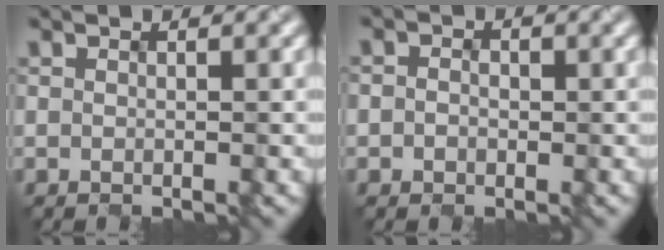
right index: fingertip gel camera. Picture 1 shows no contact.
{"total": 1.9, "force": [-0.1, 1.7, 0.9], "torque": [-0.010, 0.004, -0.010]}